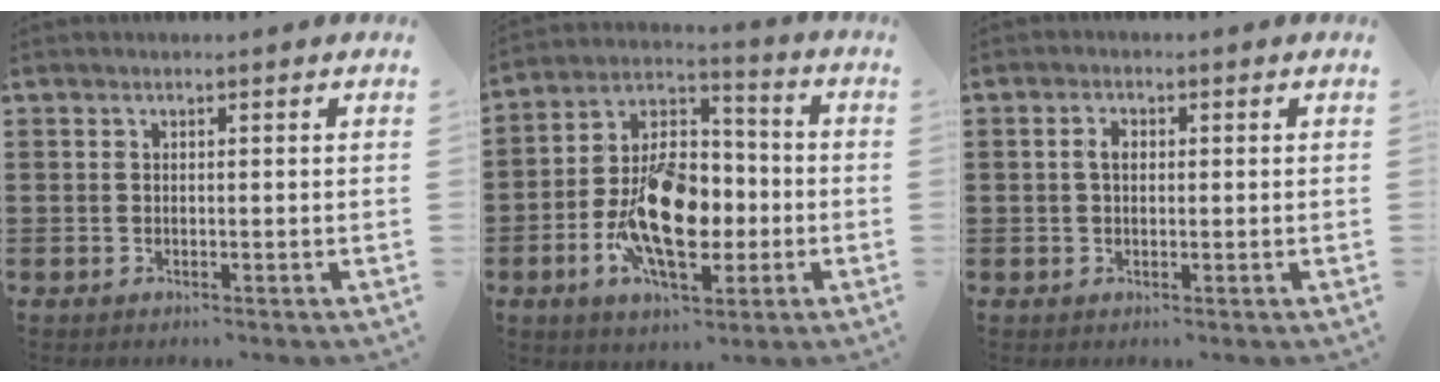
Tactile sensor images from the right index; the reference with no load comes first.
{"total": 14.3, "force": [-3.6, 8.3, 11.0], "torque": [-0.226, 0.003, -0.062]}
{"total": 2.1, "force": [0.2, 1.3, 1.7], "torque": [-0.036, 0.008, 0.002]}